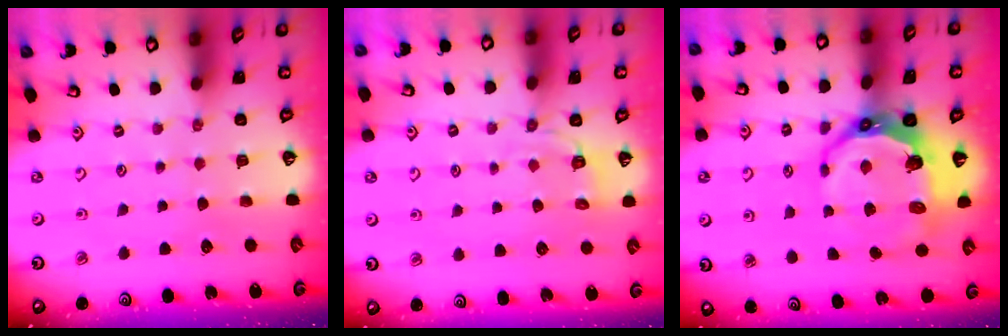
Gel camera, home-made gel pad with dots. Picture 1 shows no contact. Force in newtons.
{"total": 2.7, "press": 1.4, "slide": 2.3}
{"total": 11.6, "press": 10.6, "slide": 4.9}